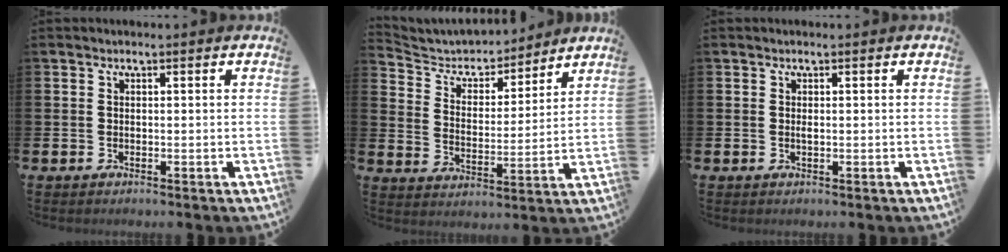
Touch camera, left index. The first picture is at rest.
{"total": 5.4, "force": [5.1, 1.7, 0.4], "torque": [-0.047, -0.040, 0.085]}
{"total": 0.5, "force": [0.1, 0.1, 0.5], "torque": [-0.016, 0.001, 0.003]}